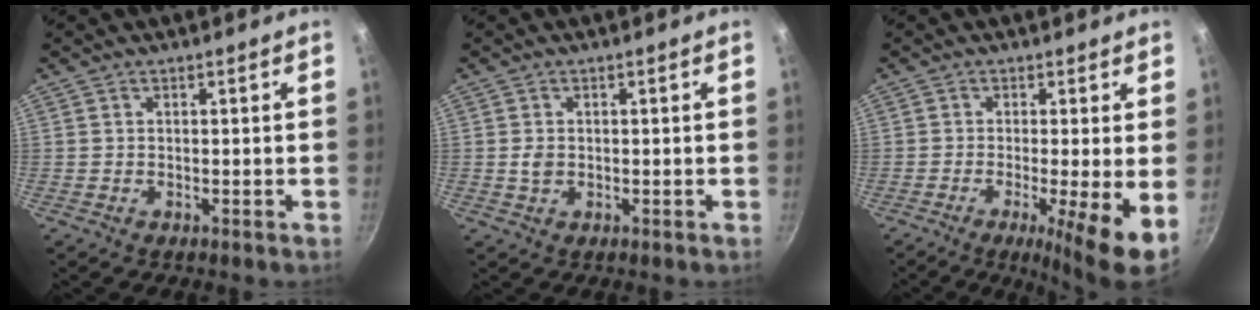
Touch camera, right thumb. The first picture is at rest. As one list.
[{"total": 2.0, "force": [-0.1, 1.5, 1.3], "torque": [-0.022, -0.002, -0.001]}, {"total": 8.6, "force": [-1.9, 0.7, 8.3], "torque": [-0.127, -0.007, -0.031]}]